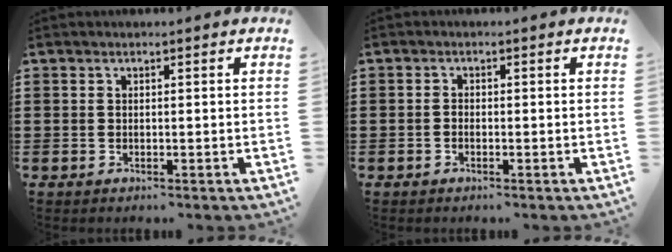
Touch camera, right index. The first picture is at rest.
{"total": 0.7, "force": [-0.5, 0.4, 0.4], "torque": [-0.010, -0.002, -0.009]}